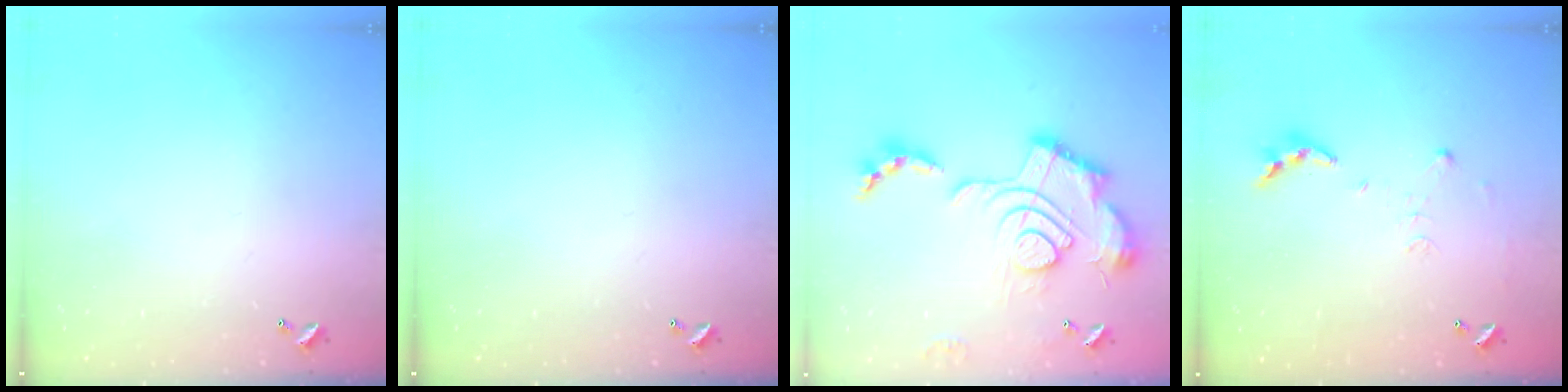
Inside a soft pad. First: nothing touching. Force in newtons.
{"total": 0.0}
{"total": 2.5, "press": 1.9, "slide": 1.7}
{"total": 7.0, "press": 7.0, "slide": 0.5}